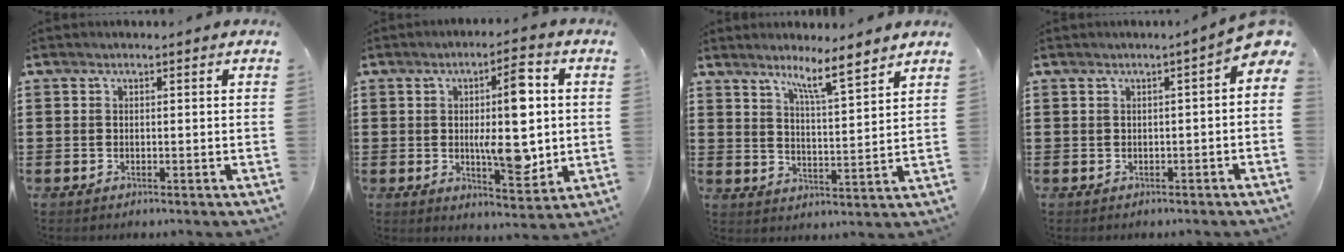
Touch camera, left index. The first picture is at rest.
{"total": 11.4, "force": [0.7, 4.3, 10.6], "torque": [-0.149, 0.000, 0.006]}
{"total": 6.4, "force": [5.4, -0.3, 3.4], "torque": [-0.070, -0.031, 0.087]}
{"total": 1.9, "force": [0.0, 0.4, 1.9], "torque": [-0.030, -0.006, -0.004]}